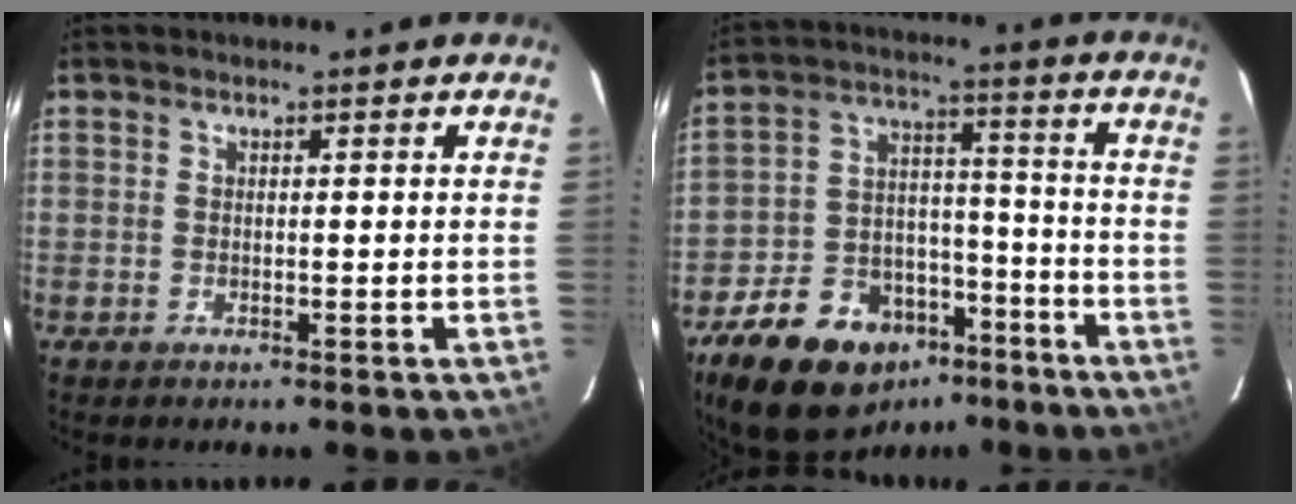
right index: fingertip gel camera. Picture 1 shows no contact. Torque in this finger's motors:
{"motor_torque": [1.04, -1.10, 0.35, 0.05]}